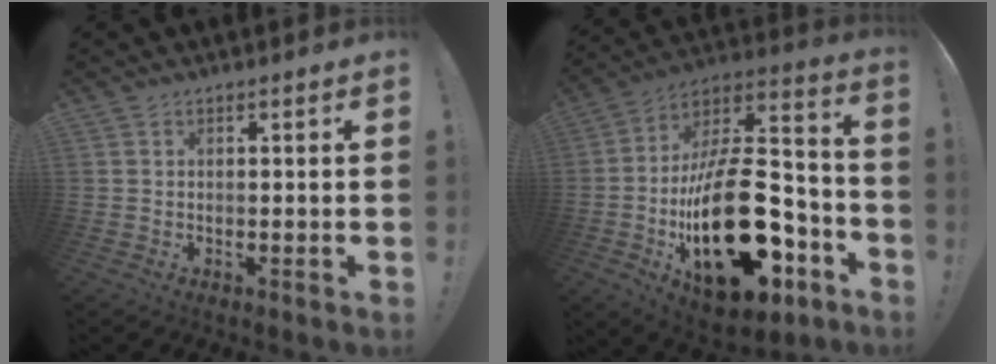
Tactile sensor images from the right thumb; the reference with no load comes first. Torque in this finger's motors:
{"motor_torque": [1.10, 2.05, 2.77, 0.00, 0.80]}